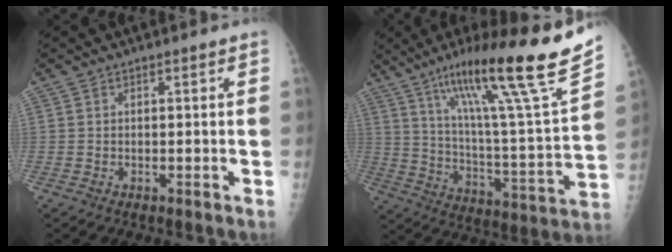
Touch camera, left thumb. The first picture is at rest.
{"total": 27.5, "force": [17.2, 1.7, 21.4], "torque": [-0.317, -0.054, 0.277]}